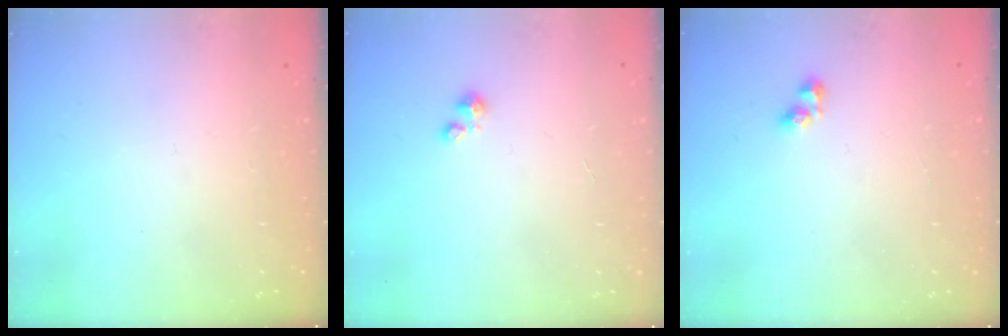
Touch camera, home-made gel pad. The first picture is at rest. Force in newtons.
{"total": 1.4, "press": 1.4, "slide": 0.2}
{"total": 3.0, "press": 2.9, "slide": 0.9}